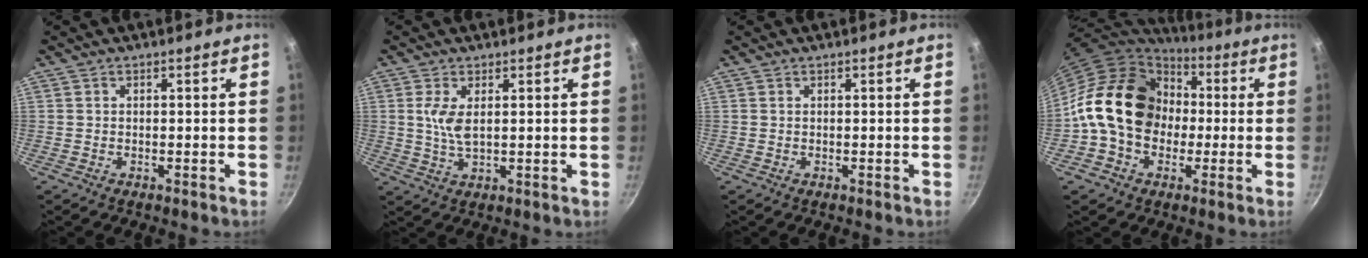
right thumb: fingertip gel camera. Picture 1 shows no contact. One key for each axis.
{"total": 4.8, "fx": 1.2, "fy": 2.0, "fz": 4.3, "tx": -0.088, "ty": -0.006, "tz": 0.026}
{"total": 0.0}
{"total": 18.9, "fx": 0.0, "fy": 15.1, "fz": 11.2, "tx": -0.161, "ty": 0.045, "tz": -0.007}